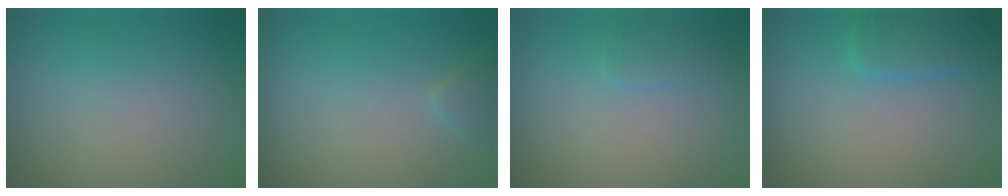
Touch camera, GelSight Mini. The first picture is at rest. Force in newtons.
{"total": 1.1, "press": 1.1, "slide": 0.1}
{"total": 1.3, "press": 1.3, "slide": 0.1}
{"total": 2.9, "press": 2.9, "slide": 0.1}